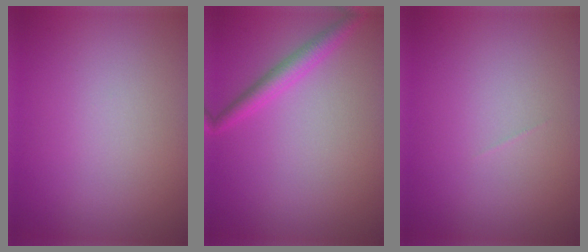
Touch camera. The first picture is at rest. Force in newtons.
{"total": 2.4, "press": 2.4, "slide": 0.1}
{"total": 0.0}